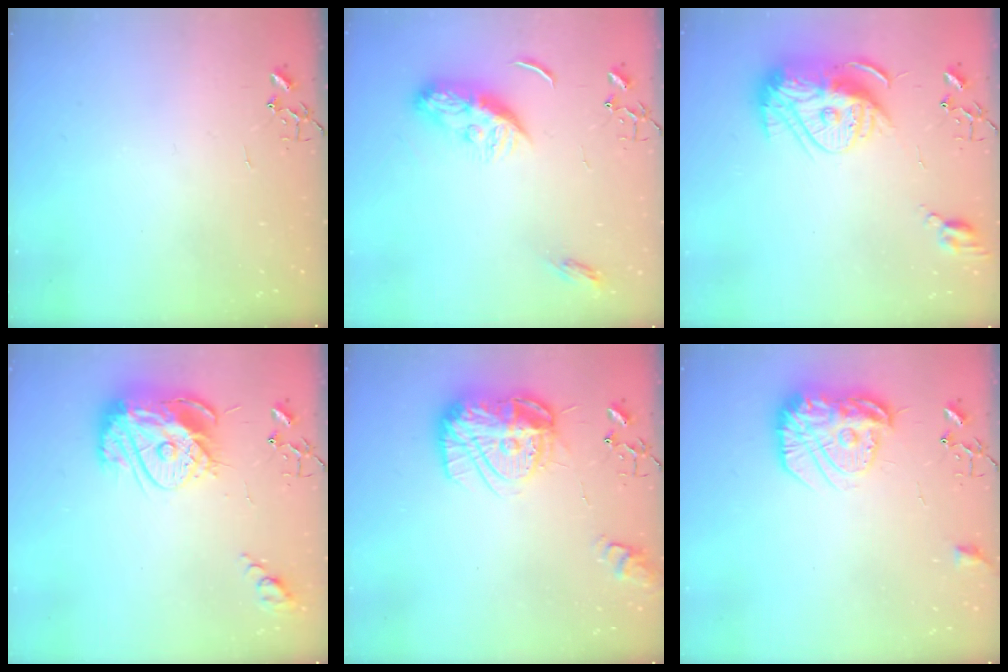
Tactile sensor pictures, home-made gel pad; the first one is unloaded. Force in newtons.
{"total": 10.9, "press": 10.9, "slide": 0.2}
{"total": 16.6, "press": 16.5, "slide": 1.7}
{"total": 17.6, "press": 17.6, "slide": 1.5}
{"total": 16.5, "press": 16.4, "slide": 1.5}
{"total": 18.4, "press": 18.3, "slide": 1.2}